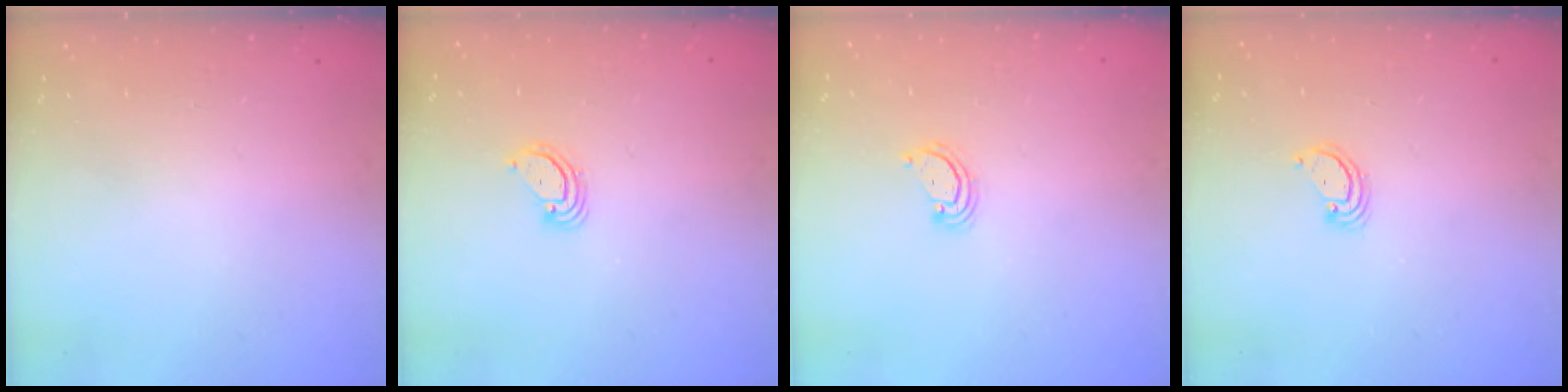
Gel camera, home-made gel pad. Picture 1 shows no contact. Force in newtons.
{"total": 2.9, "press": 2.9, "slide": 0.2}
{"total": 3.3, "press": 3.3, "slide": 0.4}
{"total": 2.5, "press": 2.5, "slide": 0.2}